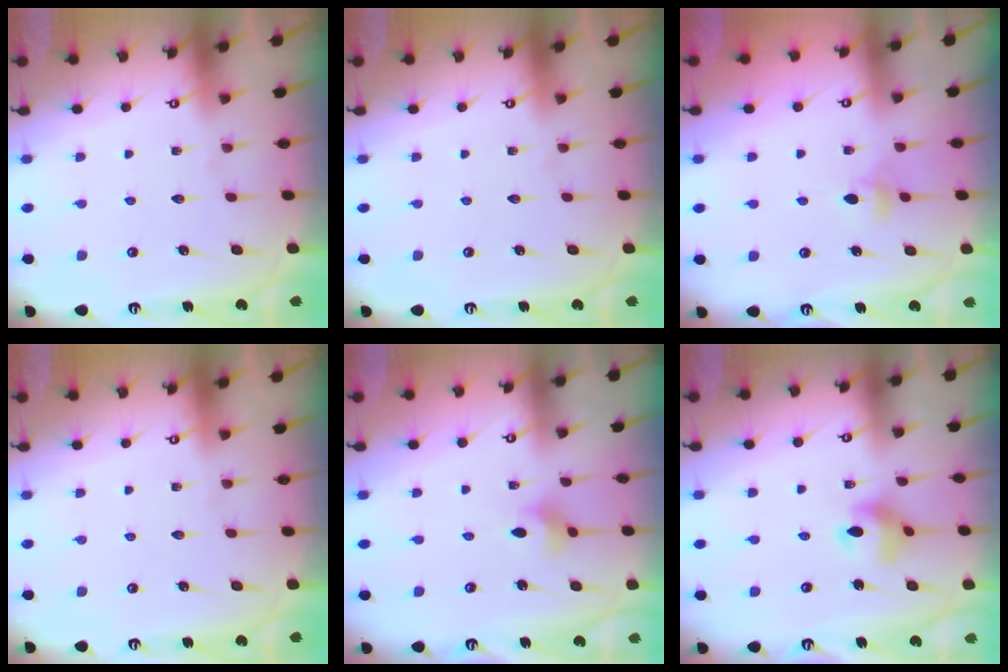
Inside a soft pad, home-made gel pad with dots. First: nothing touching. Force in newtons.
{"total": 0.0}
{"total": 4.0, "press": 3.9, "slide": 0.8}
{"total": 0.0}
{"total": 2.6, "press": 2.6, "slide": 0.4}
{"total": 7.0, "press": 7.0, "slide": 0.4}